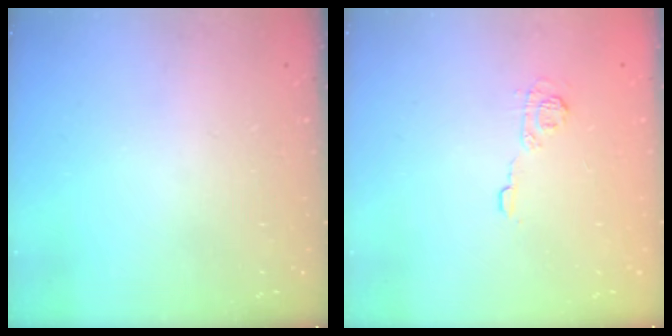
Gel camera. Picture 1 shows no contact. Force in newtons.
{"total": 5.1, "press": 5.0, "slide": 1.0}